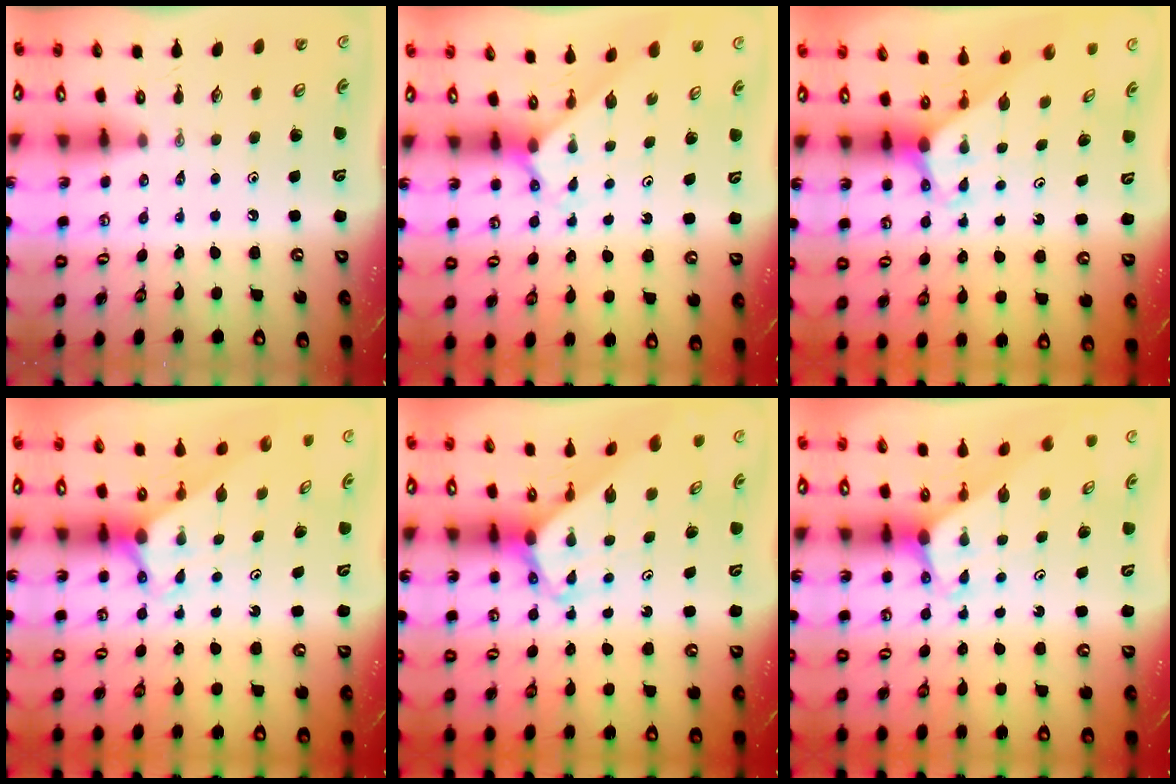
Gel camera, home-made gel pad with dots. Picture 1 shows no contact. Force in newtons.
{"total": 2.5, "press": 2.5, "slide": 0.2}
{"total": 3.0, "press": 3.0, "slide": 0.2}
{"total": 2.8, "press": 2.8, "slide": 0.1}
{"total": 2.8, "press": 2.8, "slide": 0.2}
{"total": 3.2, "press": 3.2, "slide": 0.2}